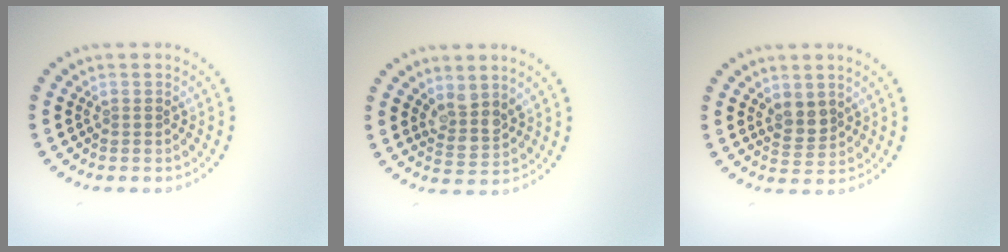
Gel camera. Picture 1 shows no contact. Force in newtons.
{"total": 2.6, "press": 2.2, "slide": 1.5}
{"total": 2.0, "press": 1.8, "slide": 0.9}